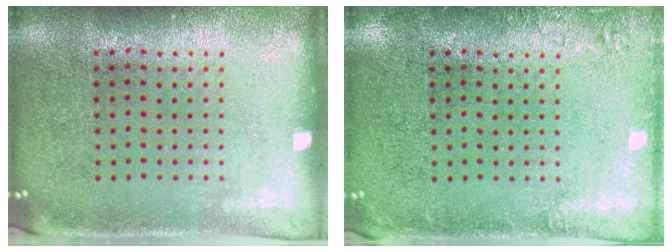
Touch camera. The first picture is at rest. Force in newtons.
{"total": 1.5, "press": 1.5, "slide": 0.2}